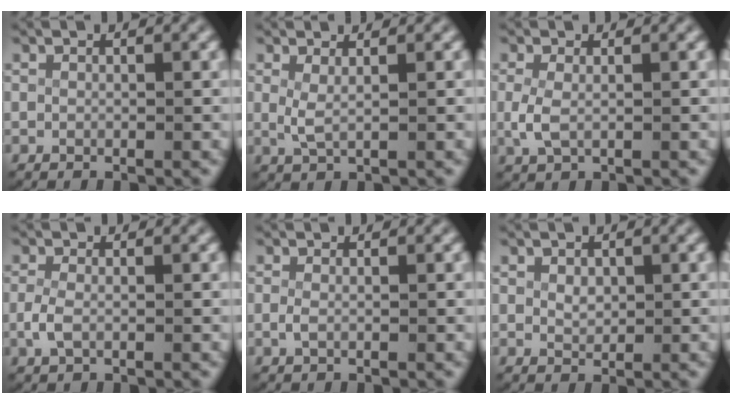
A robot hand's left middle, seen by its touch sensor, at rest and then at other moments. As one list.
[{"total": 1.6, "force": [0.4, 0.5, 1.4], "torque": [-0.045, -0.016, 0.018]}, {"total": 2.0, "force": [-0.1, 1.1, 1.7], "torque": [-0.058, -0.012, 0.008]}, {"total": 1.6, "force": [-0.4, 0.7, 1.4], "torque": [-0.046, -0.011, -0.002]}, {"total": 0.7, "force": [-0.3, 0.0, 0.7], "torque": [-0.027, -0.013, 0.002]}, {"total": 1.0, "force": [0.3, 0.6, 0.7], "torque": [-0.019, -0.013, 0.018]}]